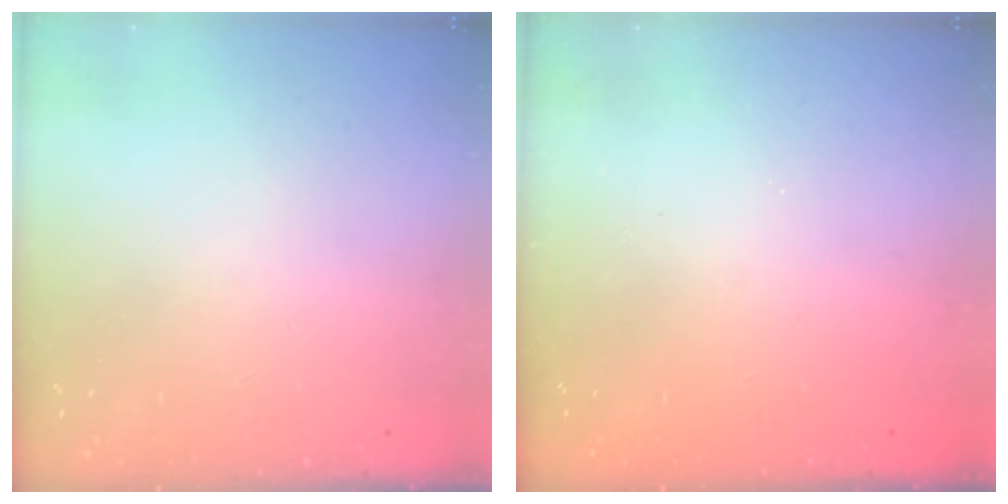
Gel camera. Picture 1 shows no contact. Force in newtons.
{"total": 2.3, "press": 2.2, "slide": 0.8}